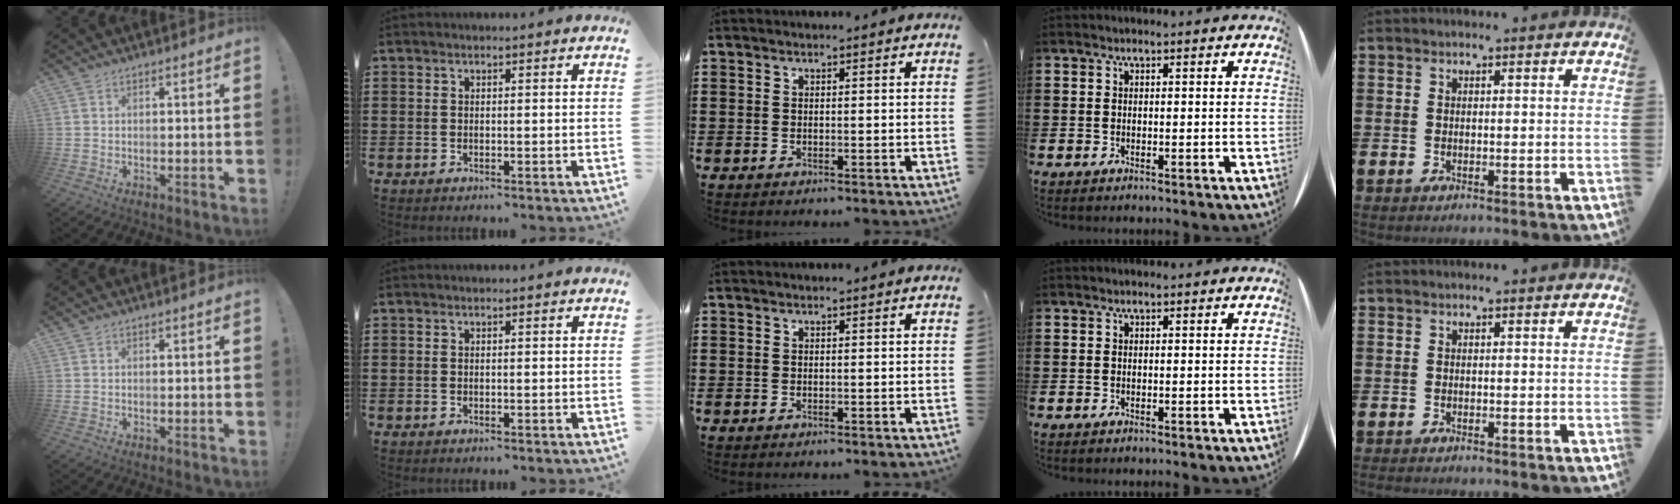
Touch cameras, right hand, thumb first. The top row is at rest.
{}